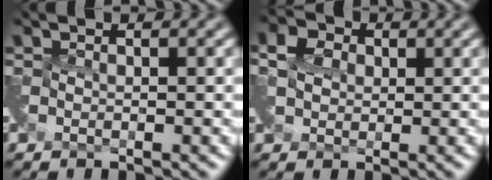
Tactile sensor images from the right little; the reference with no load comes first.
{"total": 2.1, "force": [0.8, 1.8, 0.8], "torque": [-0.022, 0.010, 0.012]}